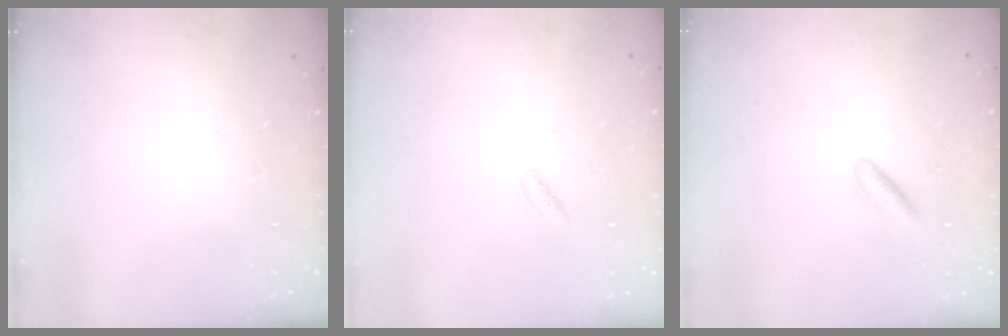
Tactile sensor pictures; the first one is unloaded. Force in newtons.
{"total": 2.0, "press": 1.9, "slide": 0.8}
{"total": 3.0, "press": 2.7, "slide": 1.2}